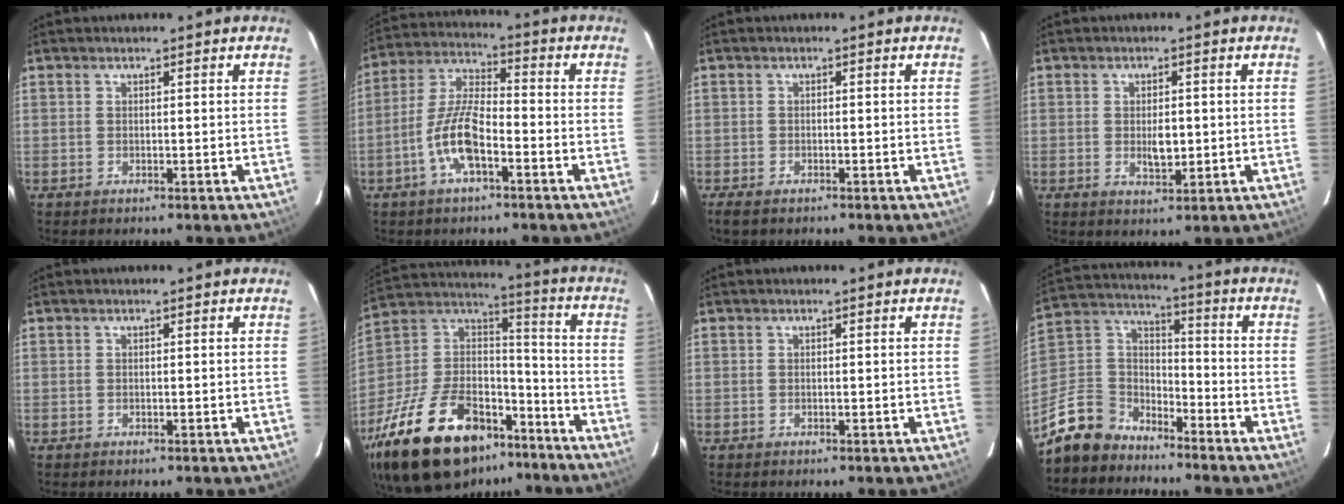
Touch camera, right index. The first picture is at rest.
{"total": 10.0, "force": [-4.5, 3.1, 8.3], "torque": [-0.181, 0.006, -0.087]}
{"total": 3.3, "force": [-2.5, 1.2, 1.8], "torque": [-0.047, -0.010, -0.045]}
{"total": 3.8, "force": [-0.3, 2.0, 3.2], "torque": [-0.056, -0.004, 0.000]}
{"total": 0.0}
{"total": 32.4, "force": [-20.7, 16.3, 18.9], "torque": [-0.381, 0.009, -0.323]}
{"total": 0.0}
{"total": 12.2, "force": [-9.3, 7.3, 3.3], "torque": [-0.093, 0.045, -0.168]}